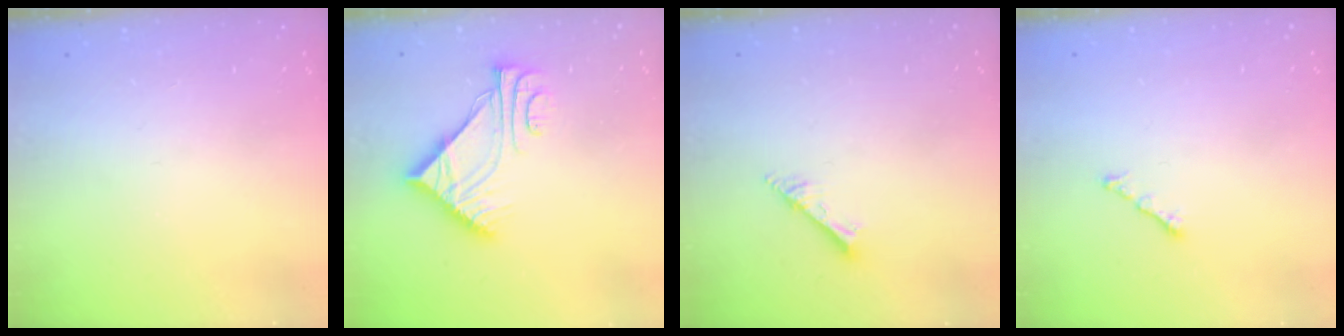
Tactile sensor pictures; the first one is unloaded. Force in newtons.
{"total": 9.1, "press": 9.0, "slide": 0.9}
{"total": 2.5, "press": 2.5, "slide": 0.2}
{"total": 1.7, "press": 1.6, "slide": 0.6}